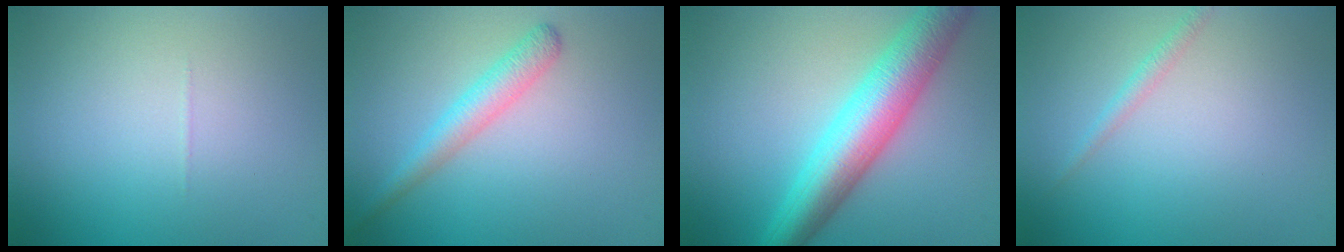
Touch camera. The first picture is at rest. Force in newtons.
{"total": 2.7, "press": 2.7, "slide": 0.1}
{"total": 7.3, "press": 7.3, "slide": 0.2}
{"total": 1.1, "press": 1.1, "slide": 0.0}